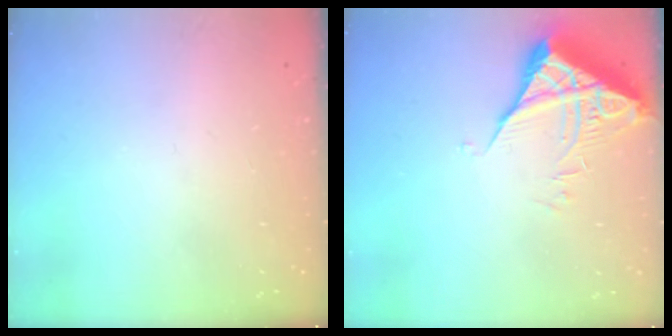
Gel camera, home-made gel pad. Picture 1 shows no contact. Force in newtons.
{"total": 5.7, "press": 5.7, "slide": 0.5}